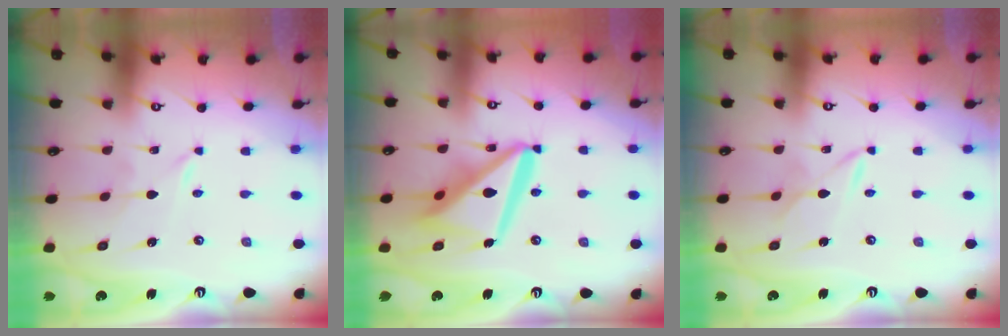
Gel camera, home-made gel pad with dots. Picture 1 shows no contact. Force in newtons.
{"total": 18.9, "press": 18.7, "slide": 2.2}
{"total": 2.5, "press": 2.5, "slide": 0.3}